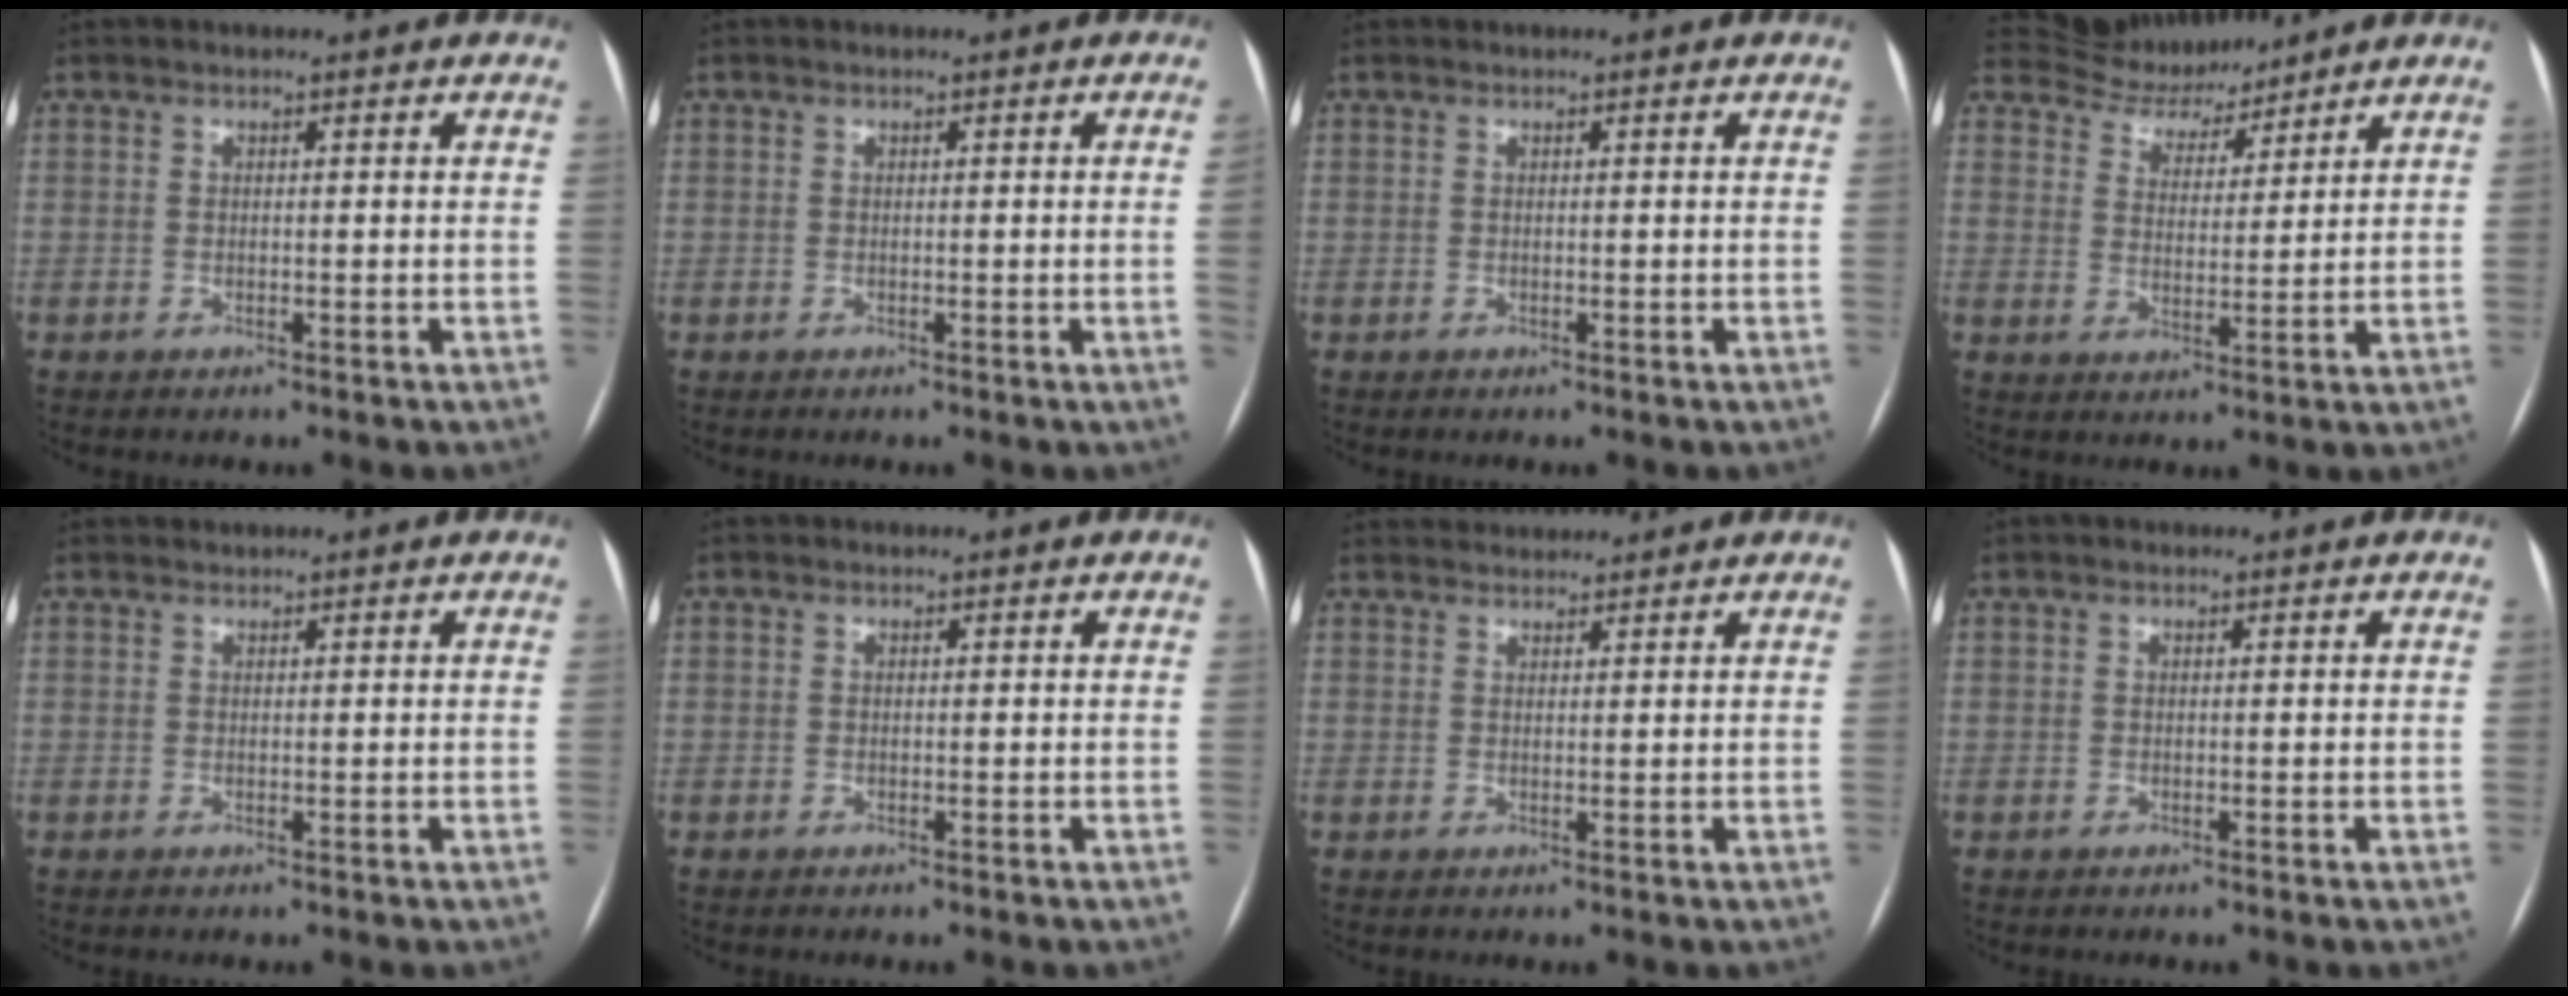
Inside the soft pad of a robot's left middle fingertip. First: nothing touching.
{"total": 1.2, "force": [-0.2, -0.5, 1.1], "torque": [-0.011, 0.000, -0.004]}
{"total": 0.0}
{"total": 8.3, "force": [8.0, 2.3, 0.2], "torque": [-0.007, 0.010, 0.142]}
{"total": 0.6, "force": [0.5, 0.1, -0.1], "torque": [0.000, 0.010, 0.012]}
{"total": 0.0}
{"total": 3.7, "force": [3.6, 0.6, 0.0], "torque": [-0.003, 0.029, 0.060]}
{"total": 0.0}